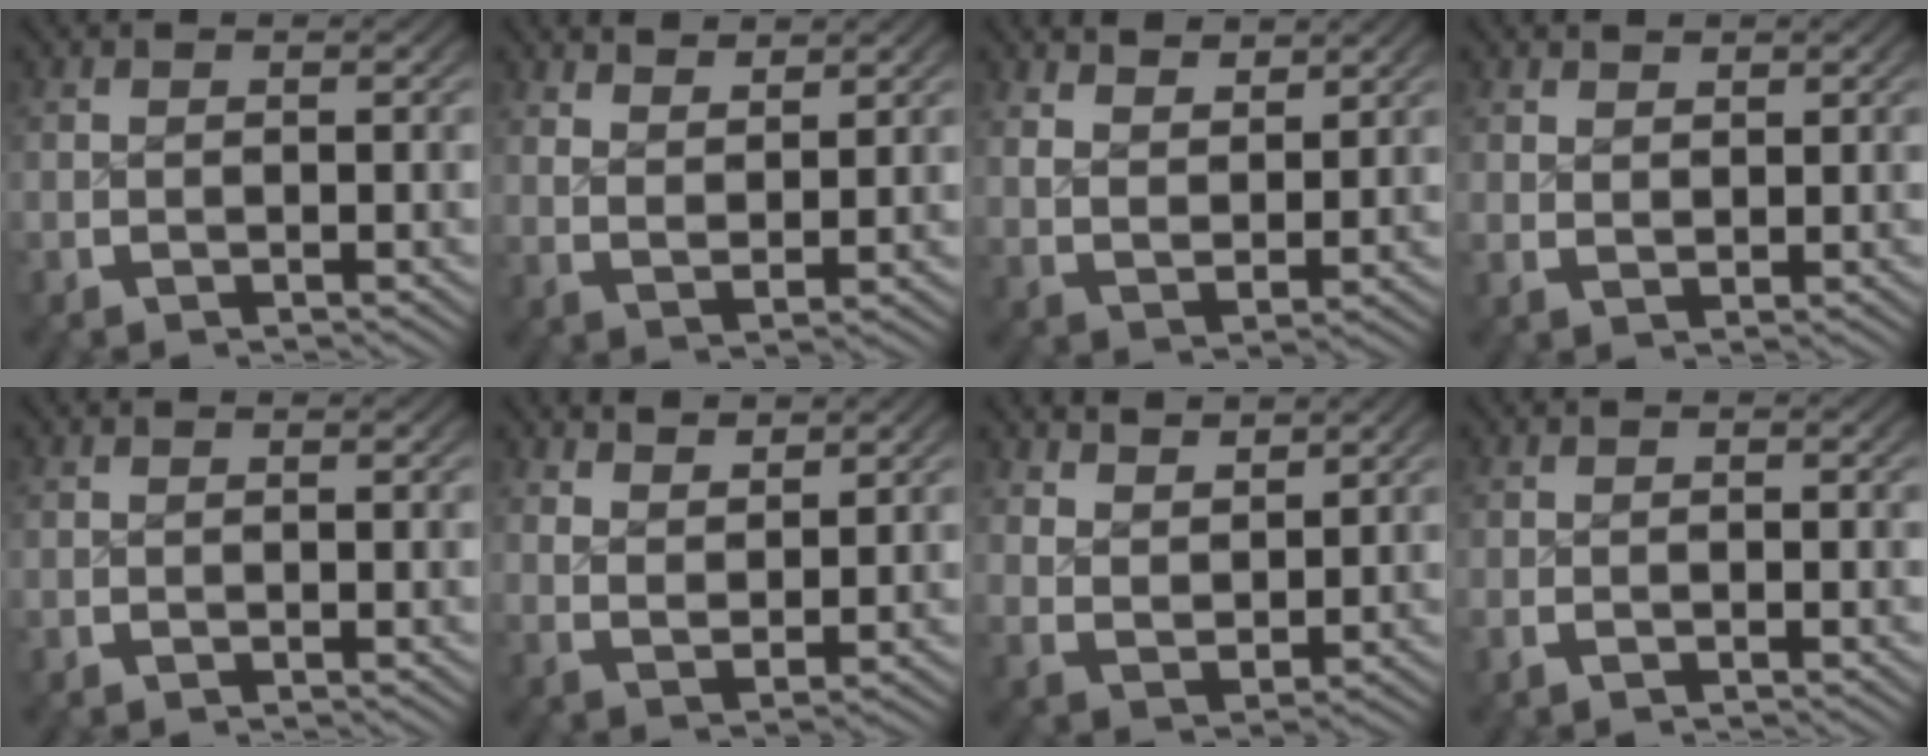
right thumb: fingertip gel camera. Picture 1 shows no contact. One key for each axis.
{"total": 3.3, "fx": 2.7, "fy": 0.9, "fz": 1.6, "tx": -0.021, "ty": -0.004, "tz": 0.058}
{"total": 4.1, "fx": 2.8, "fy": 2.0, "fz": 2.3, "tx": -0.036, "ty": -0.012, "tz": 0.063}
{"total": 1.7, "fx": 1.4, "fy": 0.8, "fz": 0.5, "tx": -0.002, "ty": -0.004, "tz": 0.032}
{"total": 0.0}
{"total": 3.4, "fx": 2.7, "fy": 1.2, "fz": 1.8, "tx": -0.027, "ty": -0.008, "tz": 0.060}
{"total": 3.8, "fx": 2.3, "fy": 2.2, "fz": 2.1, "tx": -0.041, "ty": -0.018, "tz": 0.057}
{"total": 0.8, "fx": -0.5, "fy": 0.4, "fz": 0.5, "tx": -0.011, "ty": 0.001, "tz": -0.013}